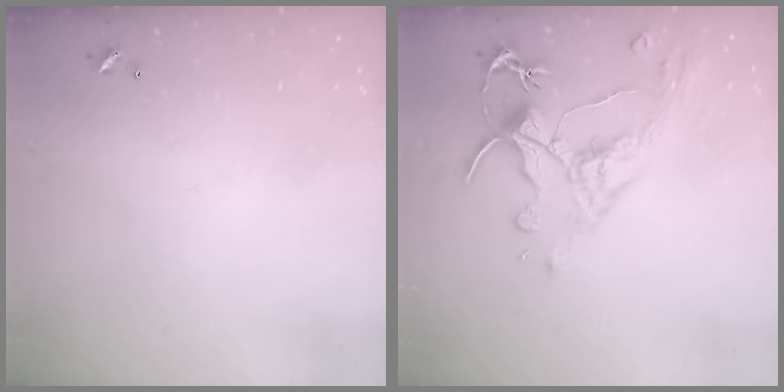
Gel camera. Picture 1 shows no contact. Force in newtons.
{"total": 3.3, "press": 3.0, "slide": 1.4}